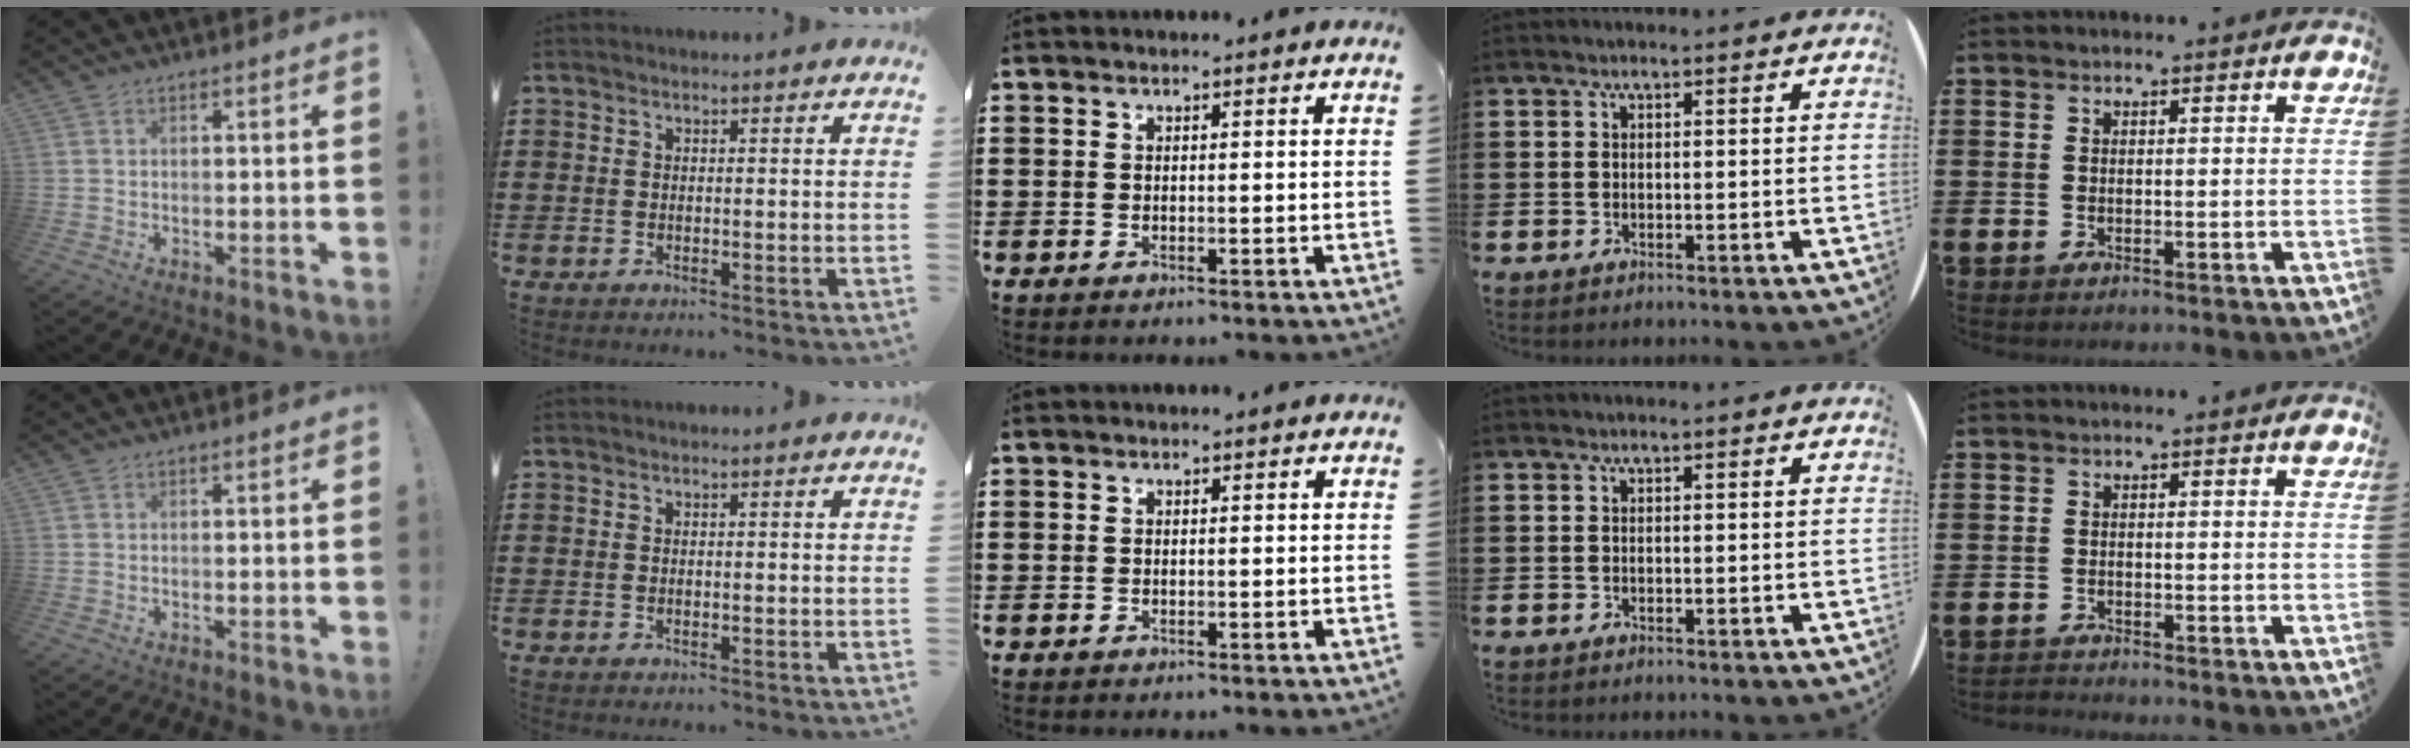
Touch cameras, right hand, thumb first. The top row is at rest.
{"little": {"total": 0.8, "force": [-0.8, 0.0, -0.1], "torque": [-0.001, 0.000, -0.017]}}